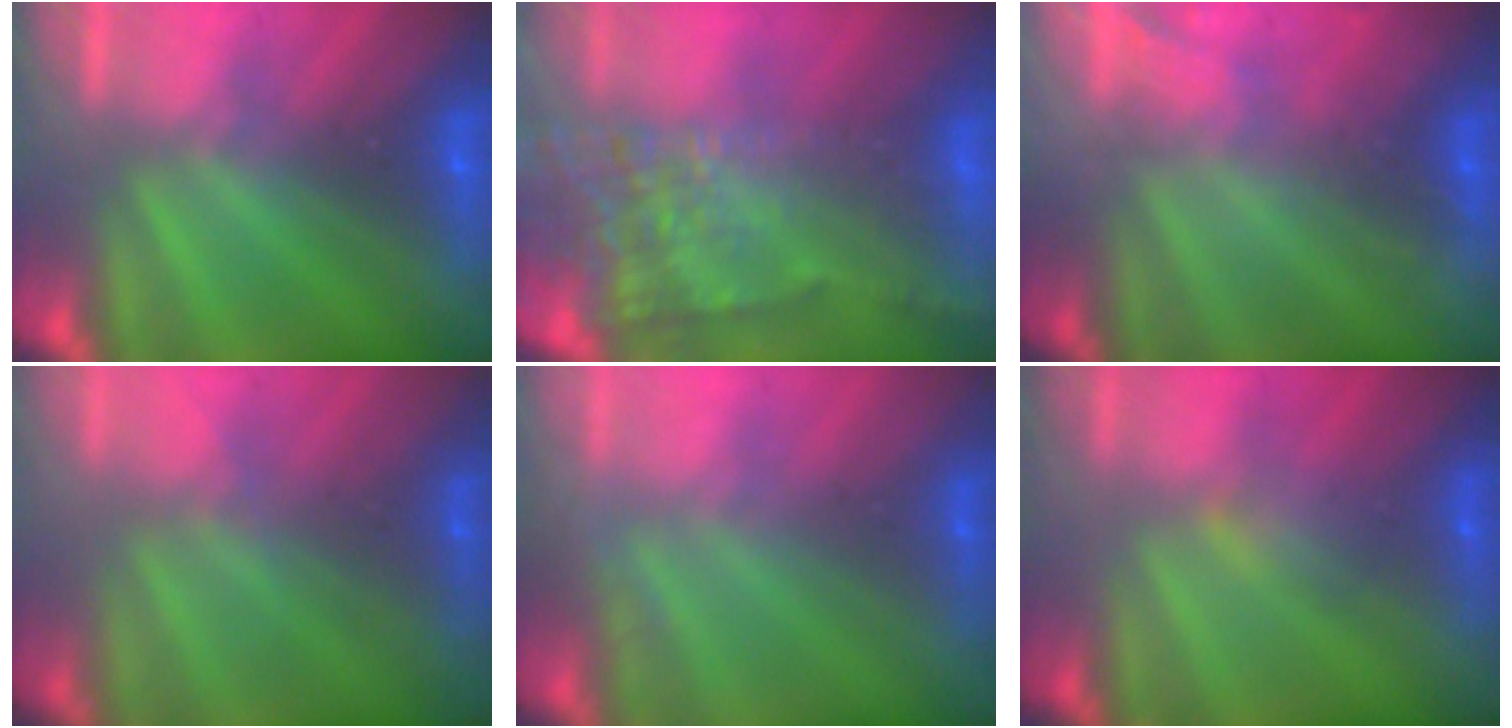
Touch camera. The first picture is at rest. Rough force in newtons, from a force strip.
{"total": 6.7}
{"total": 2.2}
{"total": 1.8}
{"total": 2.7}
{"total": 2.7}